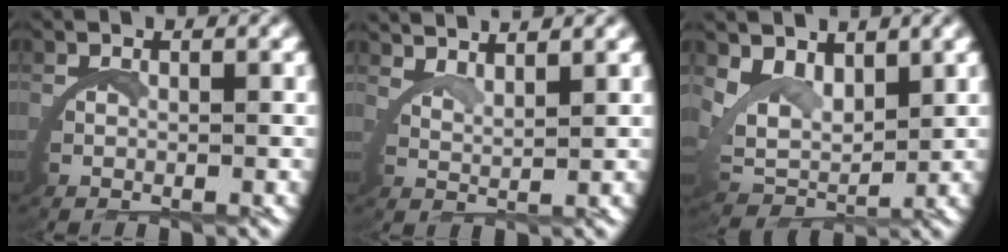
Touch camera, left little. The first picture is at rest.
{"total": 4.3, "force": [4.1, -0.3, 1.2], "torque": [-0.036, 0.000, 0.073]}
{"total": 5.4, "force": [2.9, 3.4, 3.0], "torque": [-0.078, -0.017, 0.055]}